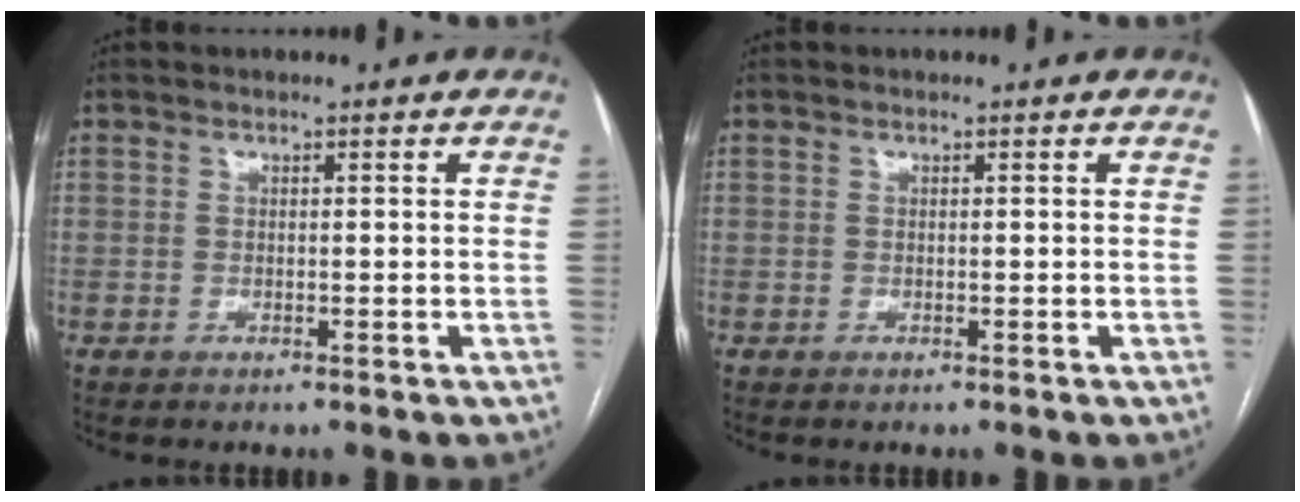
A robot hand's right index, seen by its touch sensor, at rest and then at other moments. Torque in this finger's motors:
{"motor_torque": [0.00, 0.00, 0.00, 0.00]}